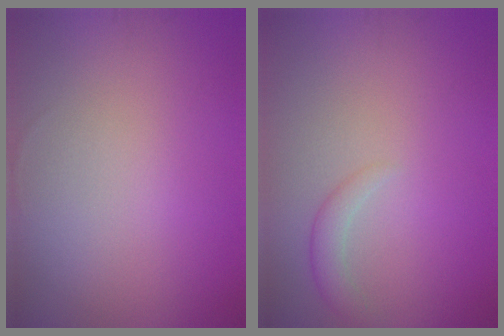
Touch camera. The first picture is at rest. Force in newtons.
{"total": 1.6, "press": 1.6, "slide": 0.0}